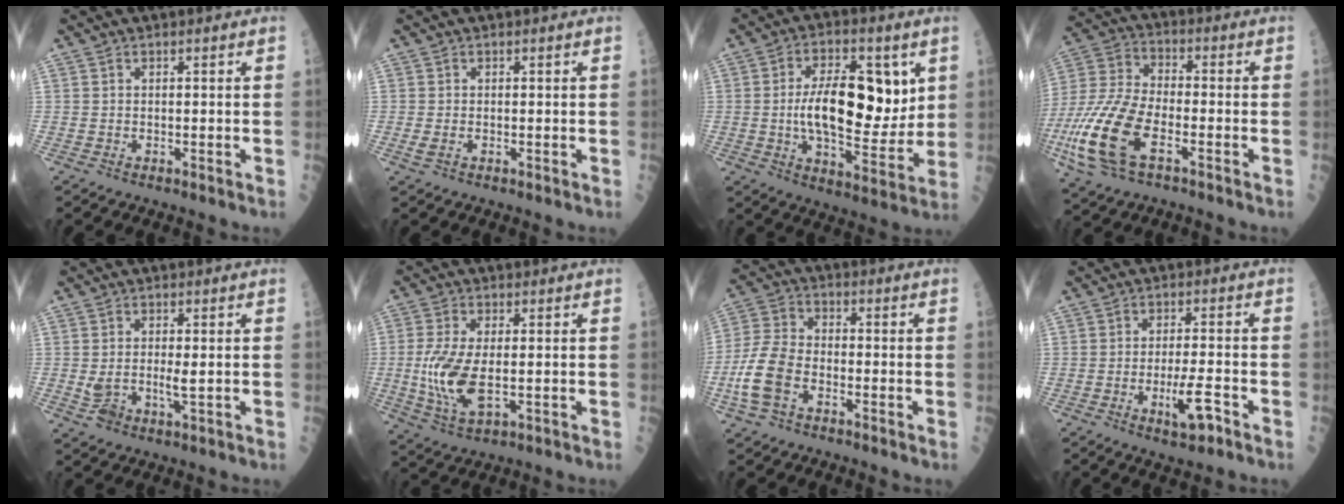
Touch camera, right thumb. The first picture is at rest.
{"total": 1.3, "force": [-0.3, 0.8, 1.0], "torque": [-0.027, -0.003, -0.007]}
{"total": 17.0, "force": [2.6, 8.2, 14.7], "torque": [-0.201, -0.012, 0.045]}
{"total": 17.8, "force": [-6.5, 8.4, 14.3], "torque": [-0.322, 0.014, -0.125]}
{"total": 4.5, "force": [-0.2, 2.0, 4.1], "torque": [-0.075, -0.006, 0.002]}
{"total": 10.5, "force": [-0.9, 4.6, 9.4], "torque": [-0.212, -0.014, -0.011]}
{"total": 10.2, "force": [-3.6, 6.0, 7.4], "torque": [-0.162, 0.024, -0.078]}
{"total": 6.2, "force": [-2.8, 1.5, 5.3], "torque": [-0.089, 0.012, -0.042]}